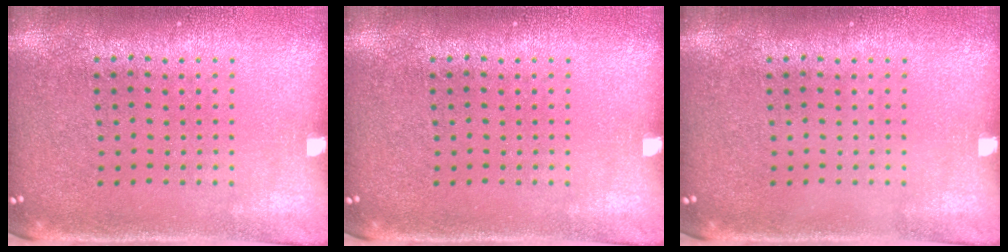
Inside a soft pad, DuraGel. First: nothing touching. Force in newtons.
{"total": 0.0}
{"total": 0.0}